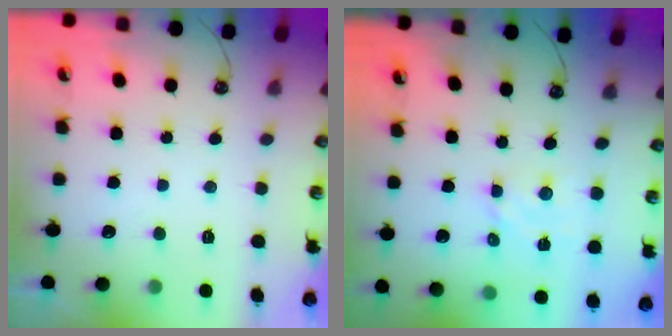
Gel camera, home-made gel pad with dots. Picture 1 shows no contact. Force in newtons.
{"total": 3.0, "press": 3.0, "slide": 0.1}